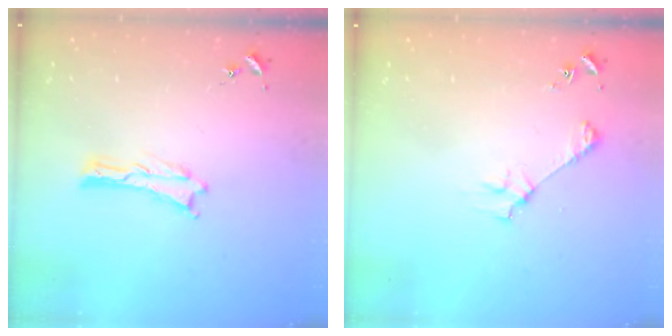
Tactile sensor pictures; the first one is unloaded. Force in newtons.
{"total": 3.6, "press": 3.6, "slide": 0.3}